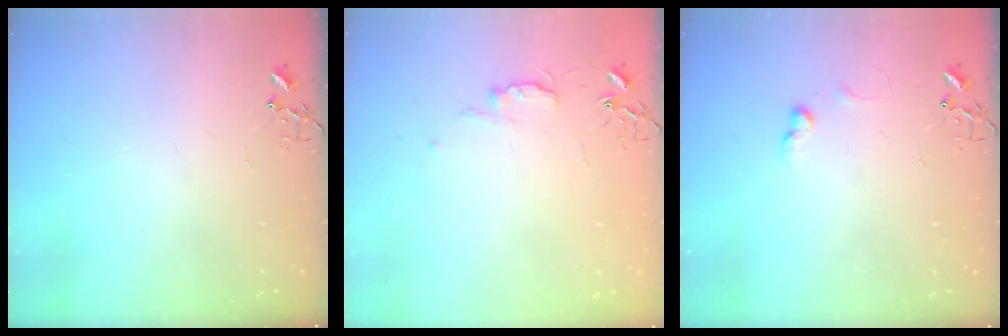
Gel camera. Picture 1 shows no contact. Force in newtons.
{"total": 5.8, "press": 5.7, "slide": 0.7}
{"total": 6.7, "press": 6.6, "slide": 0.9}